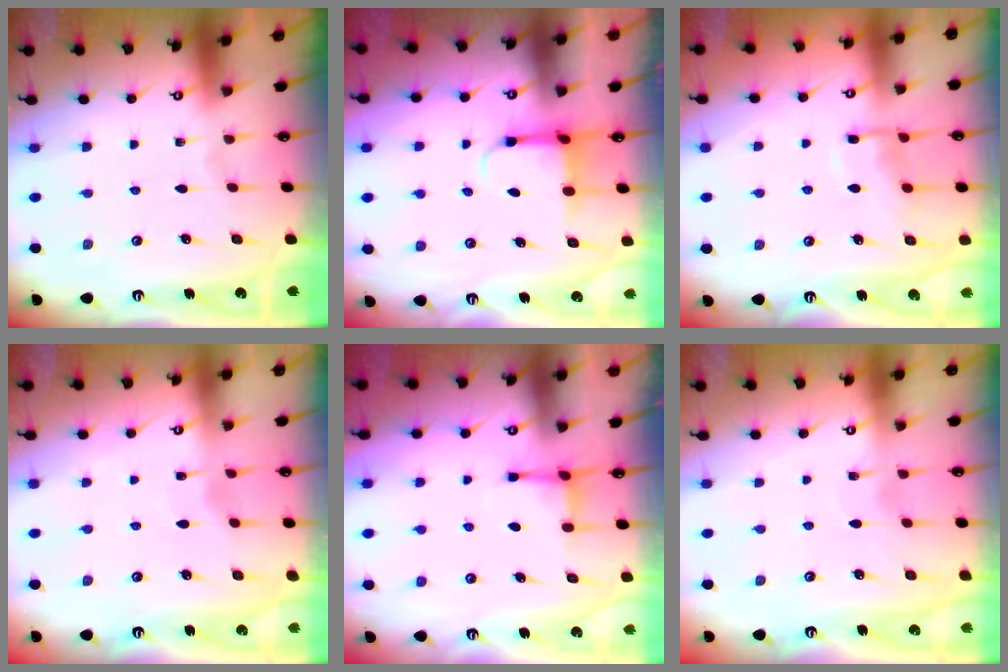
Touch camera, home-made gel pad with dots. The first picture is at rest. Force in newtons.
{"total": 3.8, "press": 3.6, "slide": 1.2}
{"total": 9.7, "press": 9.7, "slide": 1.0}
{"total": 2.0, "press": 2.0, "slide": 0.3}
{"total": 2.9, "press": 2.9, "slide": 0.4}
{"total": 5.5, "press": 5.5, "slide": 0.5}